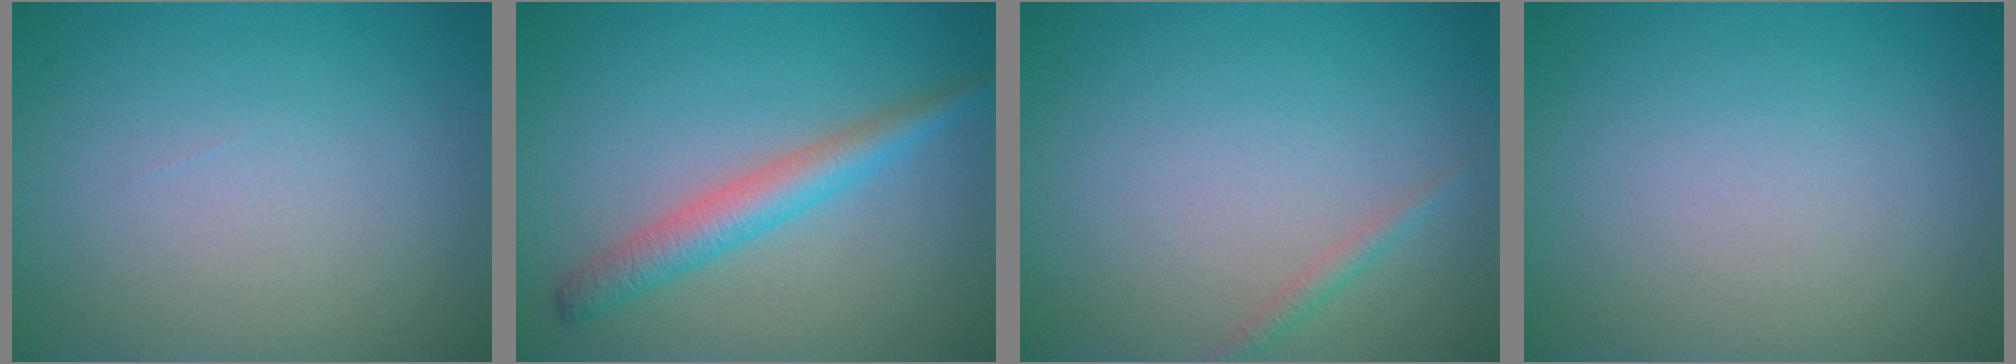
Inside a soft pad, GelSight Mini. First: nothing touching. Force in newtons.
{"total": 3.4, "press": 3.4, "slide": 0.1}
{"total": 1.0, "press": 1.0, "slide": 0.0}
{"total": 0.0}